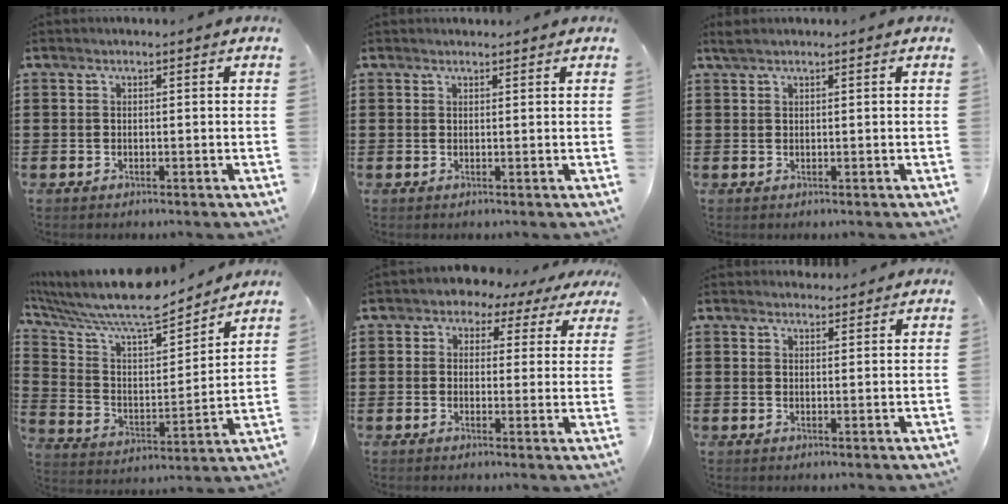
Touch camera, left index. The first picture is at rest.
{"total": 0.8, "force": [0.8, 0.1, 0.2], "torque": [-0.006, -0.001, 0.016]}
{"total": 1.0, "force": [0.6, 0.0, 0.7], "torque": [-0.015, 0.000, 0.012]}
{"total": 10.5, "force": [9.3, 2.0, 4.5], "torque": [-0.127, -0.065, 0.159]}
{"total": 2.6, "force": [1.4, 2.1, 0.4], "torque": [-0.018, -0.005, 0.017]}
{"total": 1.7, "force": [1.7, 0.4, 0.1], "torque": [-0.005, 0.003, 0.033]}